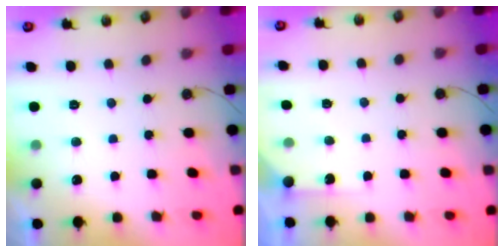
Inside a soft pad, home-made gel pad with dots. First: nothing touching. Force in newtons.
{"total": 3.3, "press": 3.3, "slide": 0.4}